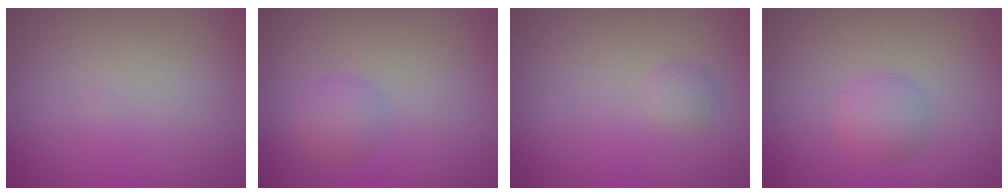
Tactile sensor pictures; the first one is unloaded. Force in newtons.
{"total": 1.7, "press": 1.7, "slide": 0.0}
{"total": 0.9, "press": 0.9, "slide": 0.0}
{"total": 2.1, "press": 2.1, "slide": 0.1}